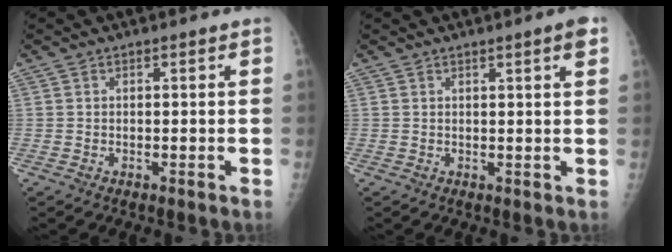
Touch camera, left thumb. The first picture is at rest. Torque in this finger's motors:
{"motor_torque": [-0.15, 0.27, -0.17, -0.05, 0.01]}